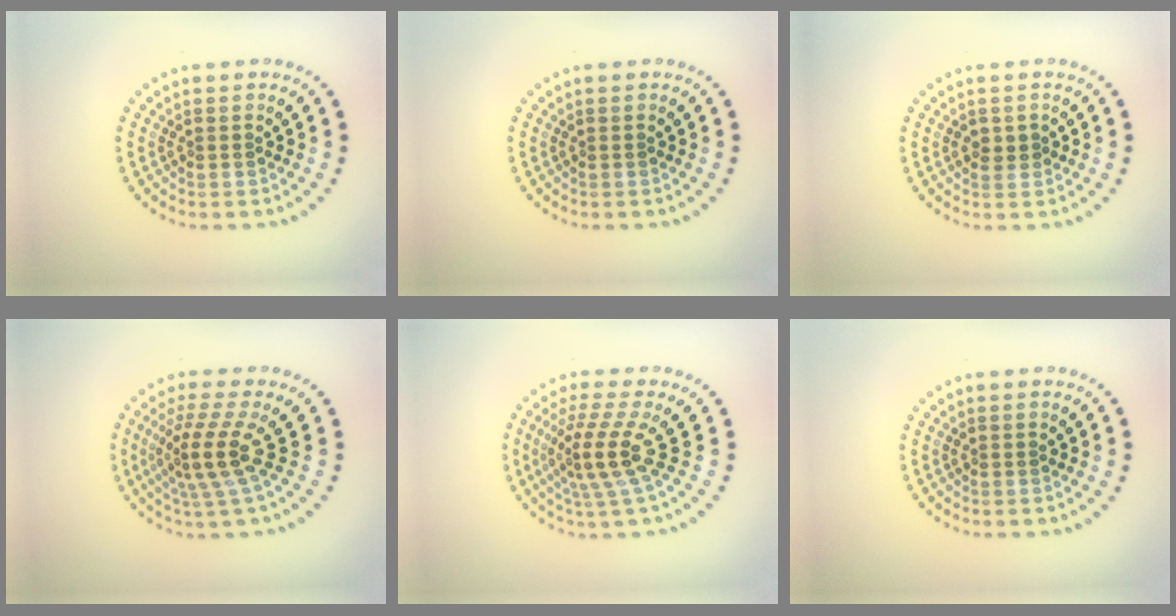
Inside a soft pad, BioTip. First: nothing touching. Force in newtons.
{"total": 0.0}
{"total": 1.3, "press": 1.2, "slide": 0.4}
{"total": 4.1, "press": 2.8, "slide": 2.9}
{"total": 4.0, "press": 2.7, "slide": 2.9}
{"total": 0.0}